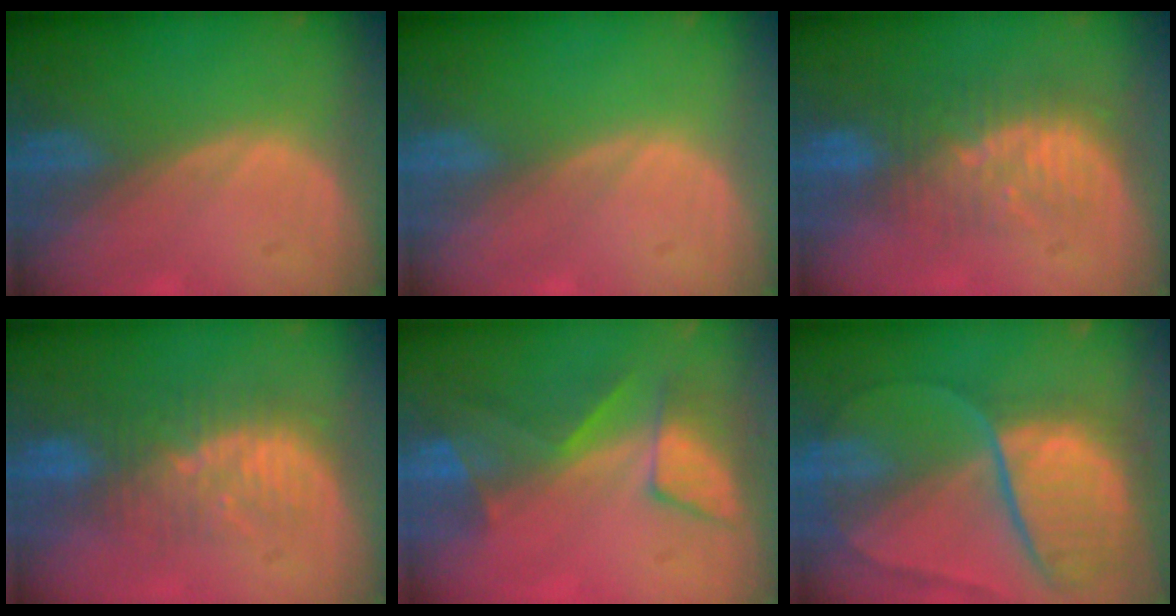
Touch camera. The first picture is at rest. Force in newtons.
{"total": 0.0}
{"total": 8.3, "press": 7.8, "slide": 2.9}
{"total": 8.3, "press": 7.8, "slide": 2.9}
{"total": 8.3, "press": 7.2, "slide": 4.1}
{"total": 10.7, "press": 9.0, "slide": 5.9}